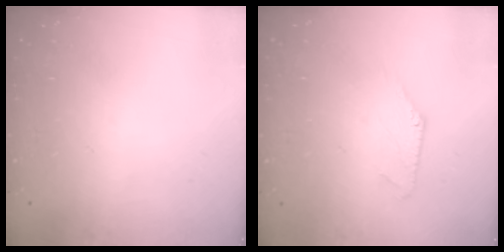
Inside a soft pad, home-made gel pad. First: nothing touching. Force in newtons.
{"total": 0.0}